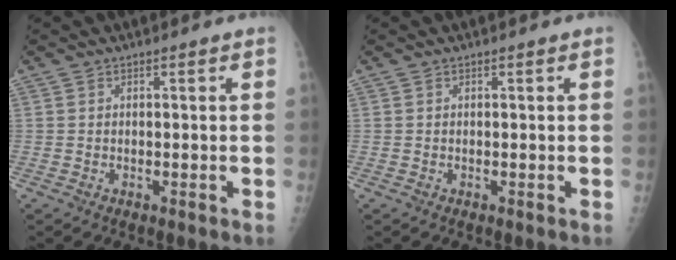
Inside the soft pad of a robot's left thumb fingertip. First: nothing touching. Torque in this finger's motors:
{"motor_torque": [0.00, 0.00, 0.00, 0.00, 0.00]}